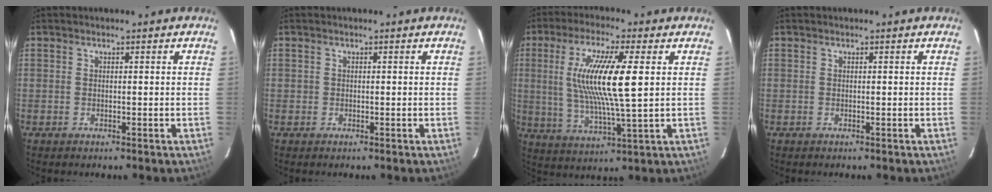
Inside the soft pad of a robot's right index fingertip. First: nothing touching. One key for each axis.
{"total": 0.6, "fx": -0.2, "fy": 0.6, "fz": 0.1, "tx": 0.002, "ty": 0.001, "tz": -0.001}
{"total": 14.4, "fx": 2.6, "fy": 1.7, "fz": 14.0, "tx": -0.270, "ty": -0.005, "tz": 0.052}
{"total": 0.0}